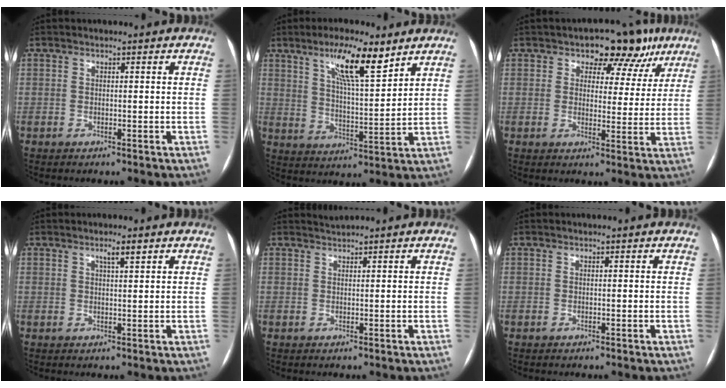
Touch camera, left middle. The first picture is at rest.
{"total": 10.7, "force": [6.9, 1.6, 8.0], "torque": [-0.142, 0.001, 0.118]}
{"total": 8.5, "force": [5.2, 5.3, 4.0], "torque": [-0.023, 0.015, 0.060]}
{"total": 1.9, "force": [1.2, 0.1, 1.4], "torque": [-0.028, 0.002, 0.020]}
{"total": 1.0, "force": [0.8, -0.5, -0.3], "torque": [-0.003, 0.003, 0.021]}
{"total": 0.0}